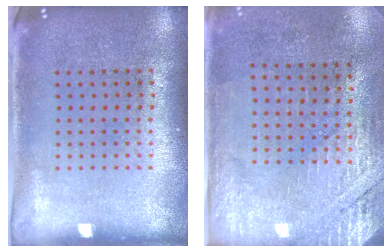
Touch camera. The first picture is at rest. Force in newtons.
{"total": 2.7, "press": 2.4, "slide": 1.2}